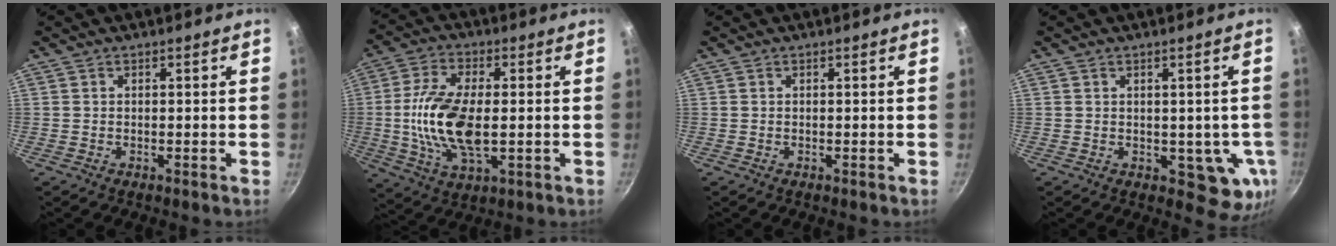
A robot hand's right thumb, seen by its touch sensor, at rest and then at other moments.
{"total": 14.4, "force": [-0.5, 7.0, 12.6], "torque": [-0.249, 0.004, -0.011]}
{"total": 0.0}
{"total": 7.1, "force": [-0.5, 4.3, 5.6], "torque": [-0.040, -0.006, 0.000]}